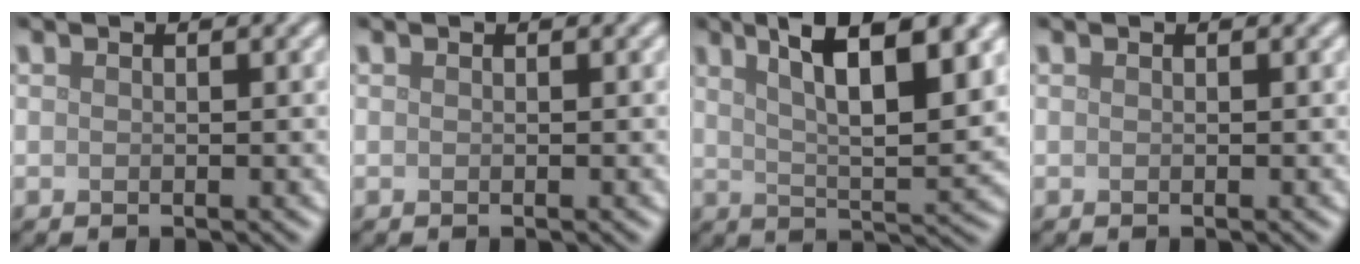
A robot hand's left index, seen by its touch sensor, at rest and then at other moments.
{"total": 0.0}
{"total": 9.6, "force": [4.5, 2.7, 8.1], "torque": [-0.121, 0.010, 0.074]}
{"total": 0.0}